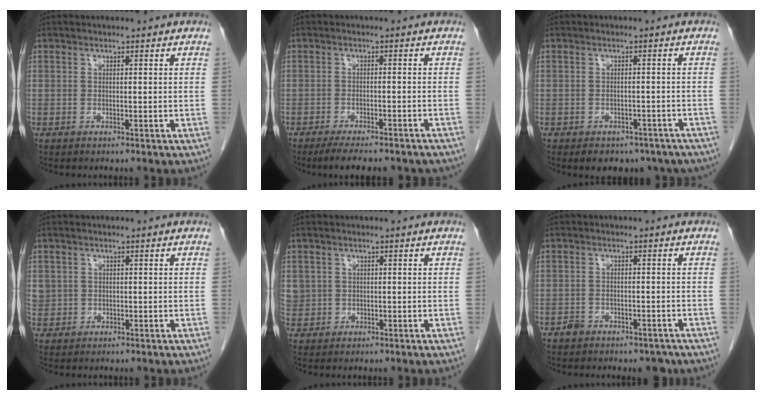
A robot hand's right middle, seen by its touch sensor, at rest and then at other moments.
{"total": 11.6, "force": [-9.9, 2.5, 5.4], "torque": [-0.067, -0.006, -0.128]}
{"total": 10.5, "force": [-7.9, 5.8, 3.6], "torque": [-0.042, -0.001, -0.084]}
{"total": 2.5, "force": [0.5, 2.4, 0.7], "torque": [-0.017, 0.012, 0.017]}
{"total": 3.1, "force": [0.6, 2.9, 0.7], "torque": [-0.019, 0.011, 0.022]}
{"total": 3.2, "force": [-2.5, 1.8, 0.7], "torque": [-0.005, 0.007, -0.030]}